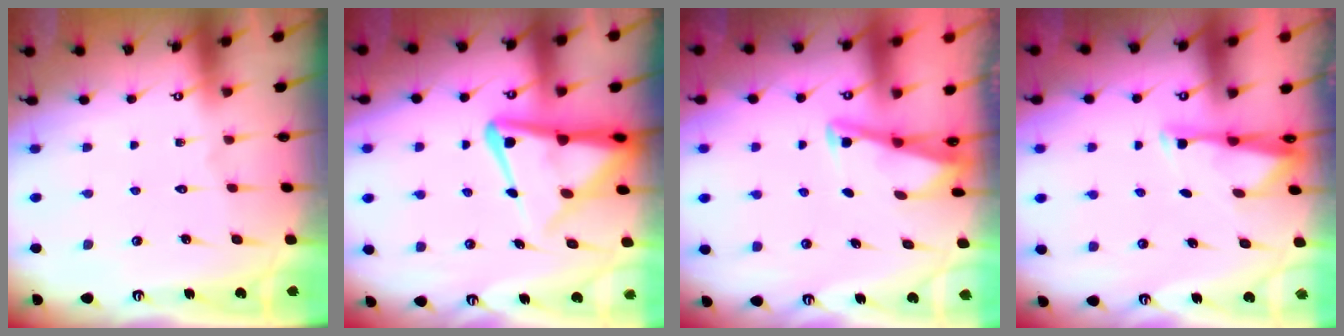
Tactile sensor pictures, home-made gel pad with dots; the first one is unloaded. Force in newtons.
{"total": 11.1, "press": 11.0, "slide": 1.3}
{"total": 3.0, "press": 2.9, "slide": 0.3}
{"total": 3.0, "press": 2.9, "slide": 0.5}